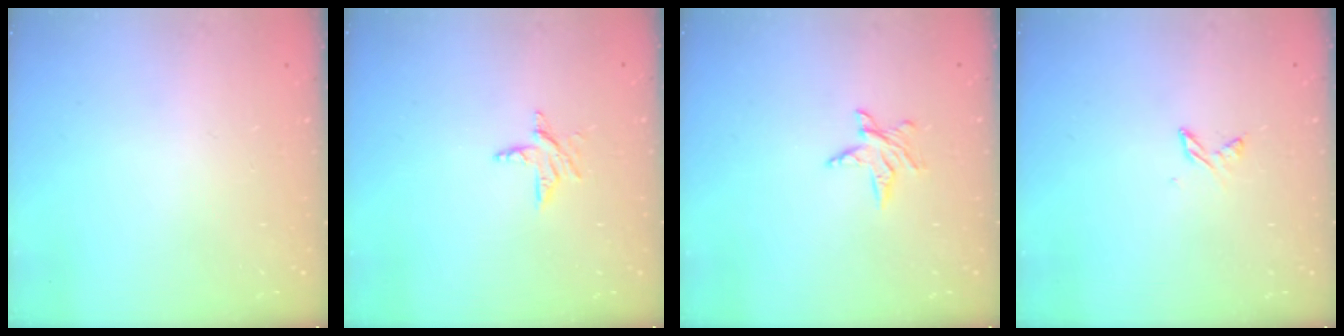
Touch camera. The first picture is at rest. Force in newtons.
{"total": 6.1, "press": 6.0, "slide": 0.6}
{"total": 3.7, "press": 3.6, "slide": 0.5}
{"total": 3.1, "press": 3.1, "slide": 0.6}